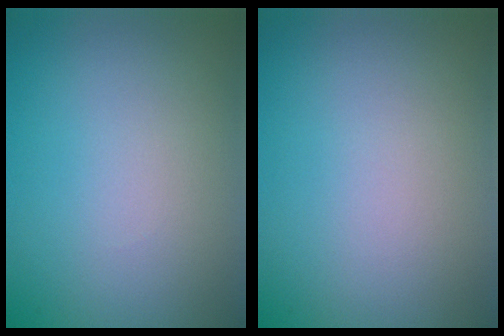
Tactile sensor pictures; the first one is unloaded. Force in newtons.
{"total": 0.0}